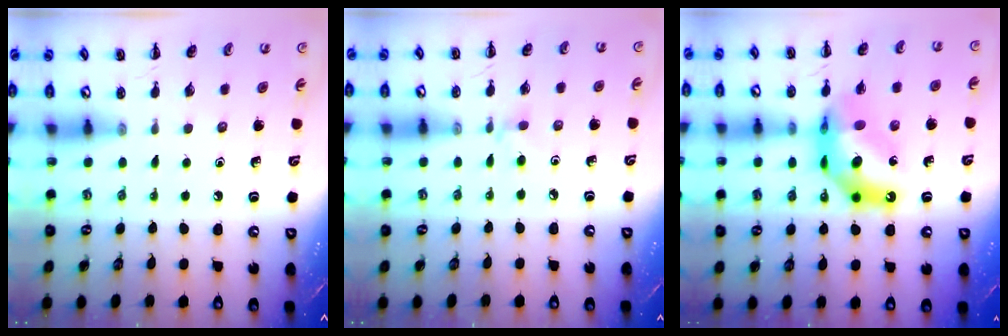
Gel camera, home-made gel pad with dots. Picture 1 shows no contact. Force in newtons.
{"total": 3.2, "press": 3.1, "slide": 1.0}
{"total": 13.0, "press": 12.5, "slide": 3.8}